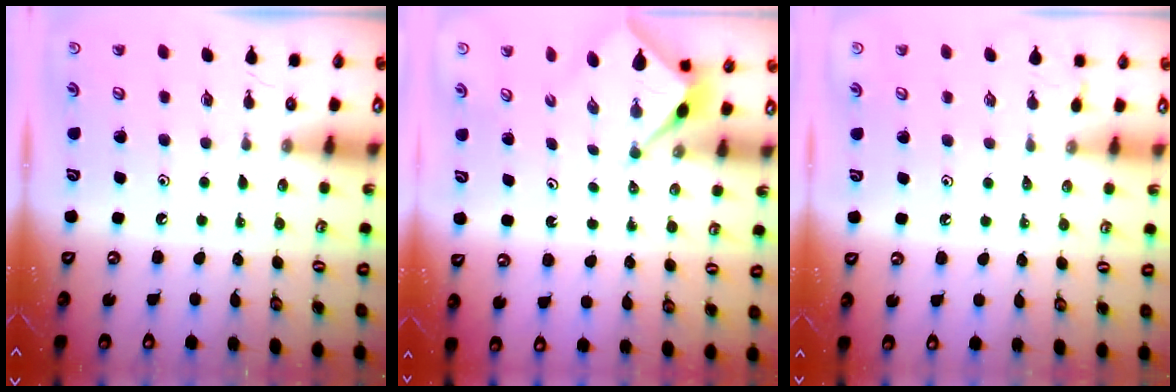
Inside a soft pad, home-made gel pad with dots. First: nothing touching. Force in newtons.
{"total": 2.6, "press": 2.6, "slide": 0.3}
{"total": 3.3, "press": 3.2, "slide": 0.6}